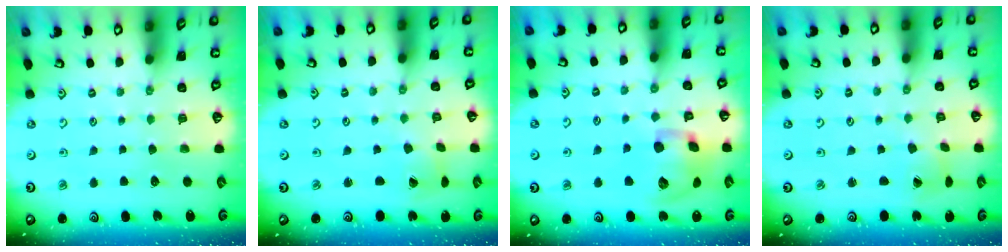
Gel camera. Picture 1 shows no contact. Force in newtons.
{"total": 1.6, "press": 1.5, "slide": 0.3}
{"total": 14.8, "press": 14.6, "slide": 2.6}
{"total": 1.7, "press": 1.7, "slide": 0.2}